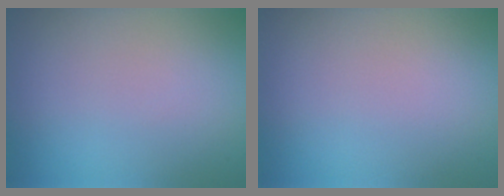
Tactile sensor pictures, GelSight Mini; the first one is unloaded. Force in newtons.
{"total": 0.0}